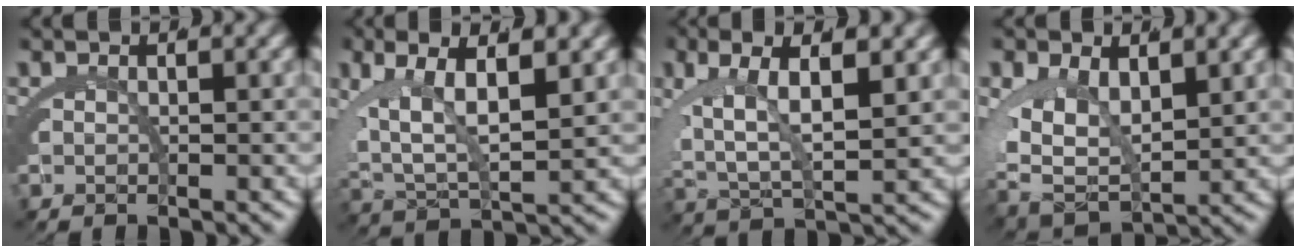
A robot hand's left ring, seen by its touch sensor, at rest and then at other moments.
{"total": 7.4, "force": [1.3, 4.1, 5.9], "torque": [-0.116, -0.012, 0.034]}
{"total": 6.7, "force": [1.4, 3.2, 5.8], "torque": [-0.109, -0.008, 0.032]}
{"total": 7.9, "force": [-0.5, 5.9, 5.3], "torque": [-0.129, -0.042, 0.008]}